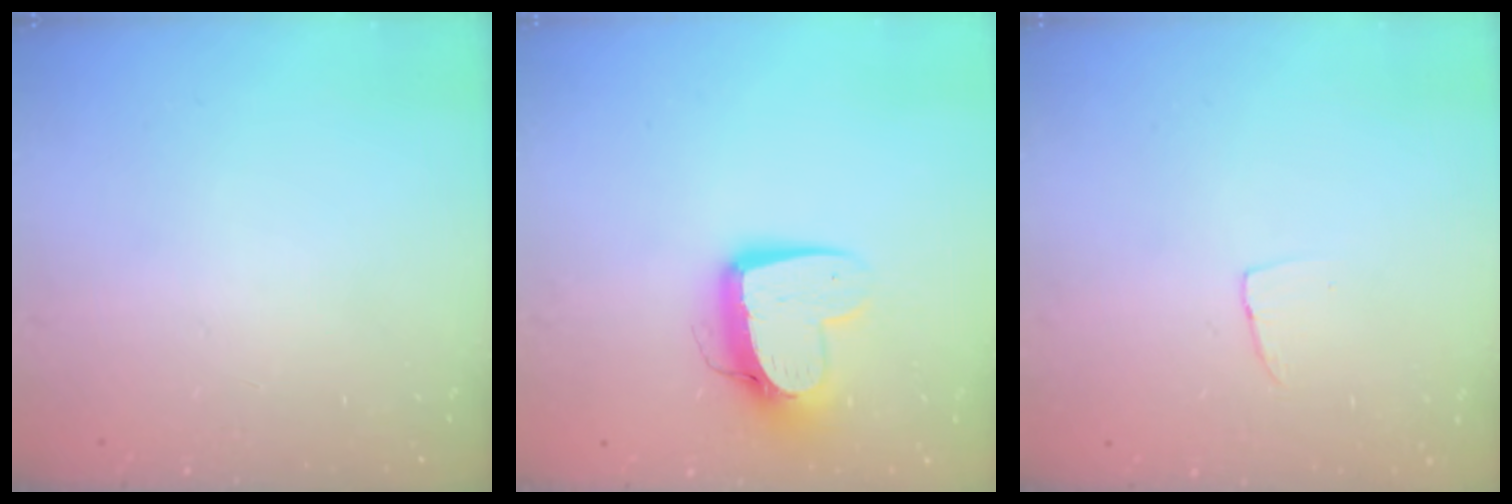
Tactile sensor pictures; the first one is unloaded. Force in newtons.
{"total": 12.2, "press": 12.1, "slide": 1.3}
{"total": 2.9, "press": 2.9, "slide": 0.1}